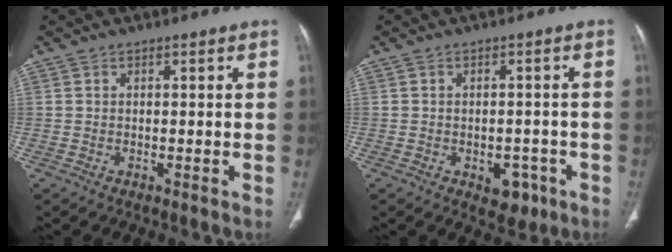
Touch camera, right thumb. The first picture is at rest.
{"total": 4.9, "force": [-2.2, 3.3, 2.9], "torque": [-0.016, 0.011, -0.020]}